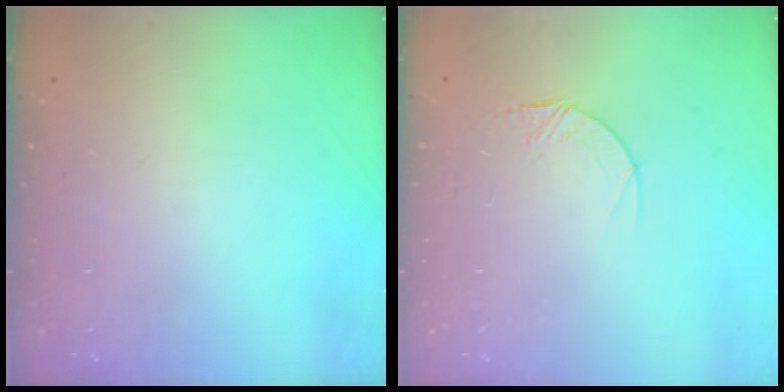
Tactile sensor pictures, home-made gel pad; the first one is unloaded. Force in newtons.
{"total": 4.1, "press": 4.1, "slide": 0.4}